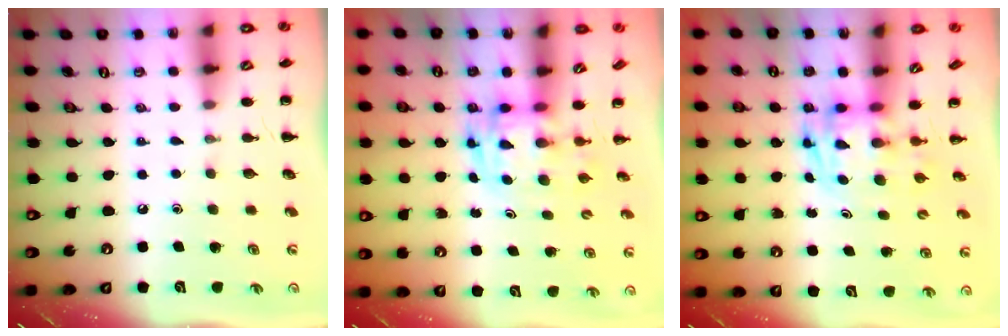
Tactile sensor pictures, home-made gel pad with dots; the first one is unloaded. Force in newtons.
{"total": 2.9, "press": 2.9, "slide": 0.6}
{"total": 2.8, "press": 2.8, "slide": 0.5}